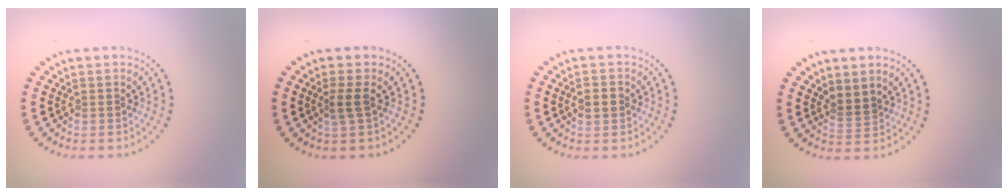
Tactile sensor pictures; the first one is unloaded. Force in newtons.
{"total": 1.6, "press": 1.3, "slide": 0.8}
{"total": 2.0, "press": 2.0, "slide": 0.1}
{"total": 1.8, "press": 1.4, "slide": 1.1}